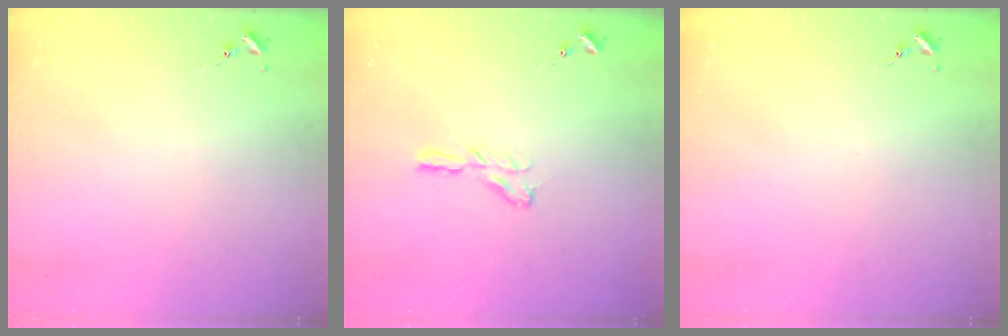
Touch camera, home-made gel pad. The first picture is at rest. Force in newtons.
{"total": 5.9, "press": 5.9, "slide": 0.5}
{"total": 0.0}